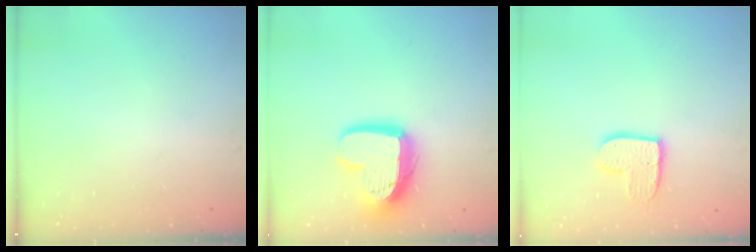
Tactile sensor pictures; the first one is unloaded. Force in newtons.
{"total": 16.0, "press": 16.0, "slide": 1.4}
{"total": 10.7, "press": 10.7, "slide": 1.0}